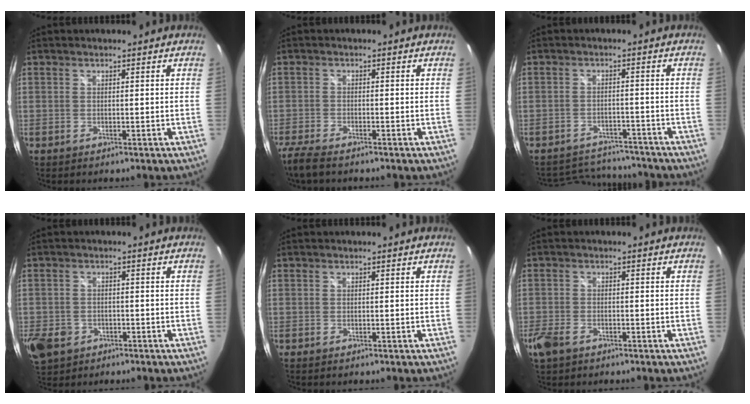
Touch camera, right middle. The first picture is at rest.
{"total": 5.0, "force": [-4.1, 0.7, 2.7], "torque": [-0.077, -0.021, -0.084]}
{"total": 9.6, "force": [-8.9, 3.0, 1.7], "torque": [-0.047, 0.019, -0.120]}
{"total": 10.4, "force": [-4.6, 7.9, 5.0], "torque": [-0.155, -0.020, -0.077]}
{"total": 0.0}
{"total": 4.8, "force": [-2.9, 2.8, 2.6], "torque": [-0.069, -0.009, -0.055]}